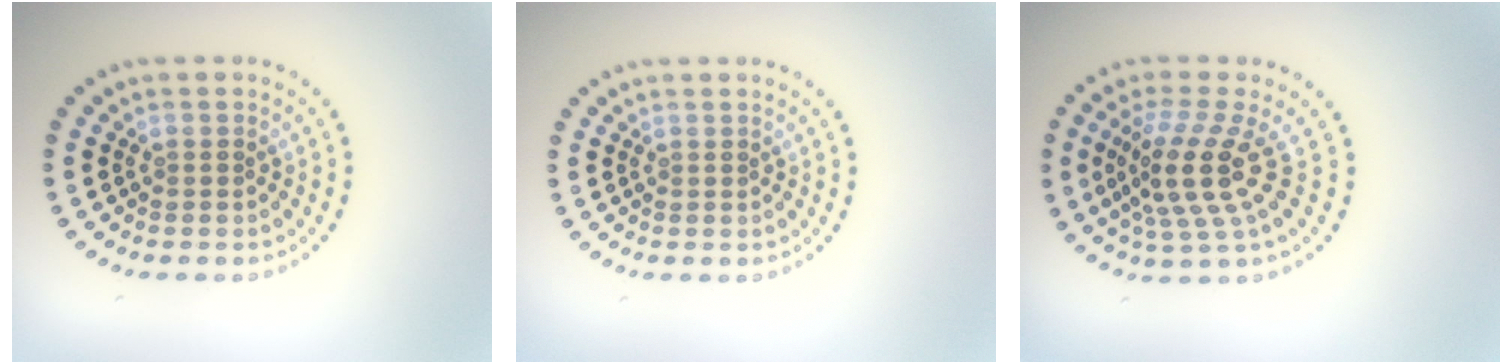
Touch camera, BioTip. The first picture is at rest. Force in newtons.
{"total": 0.0}
{"total": 4.7, "press": 3.4, "slide": 3.2}